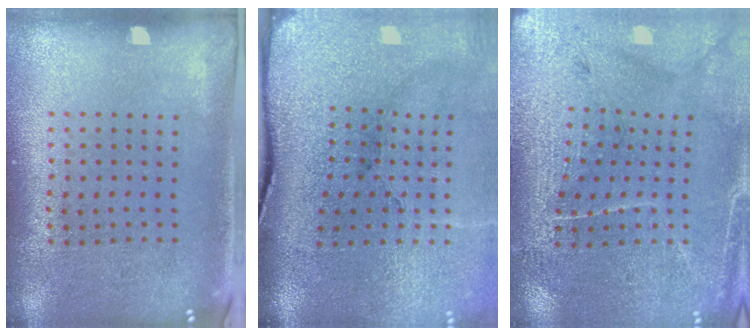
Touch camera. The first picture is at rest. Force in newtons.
{"total": 4.9, "press": 4.0, "slide": 3.0}
{"total": 3.1, "press": 3.1, "slide": 0.1}